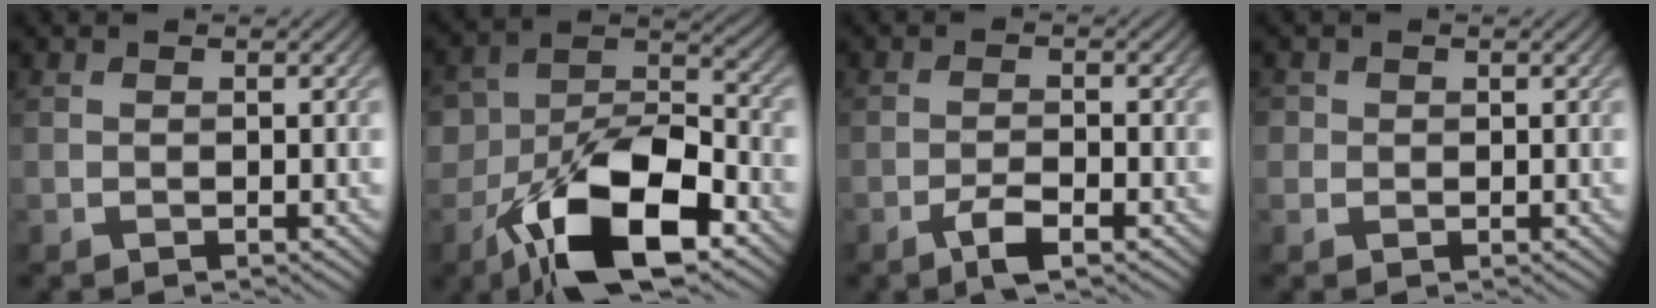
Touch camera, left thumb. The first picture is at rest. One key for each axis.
{"total": 14.3, "fx": -7.3, "fy": 7.3, "fz": 9.8, "tx": -0.177, "ty": -0.020, "tz": -0.134}
{"total": 3.3, "fx": -2.0, "fy": 0.6, "fz": 2.5, "tx": -0.052, "ty": 0.004, "tz": -0.042}
{"total": 1.4, "fx": 0.3, "fy": 1.3, "fz": 0.2, "tx": 0.000, "ty": -0.001, "tz": 0.000}